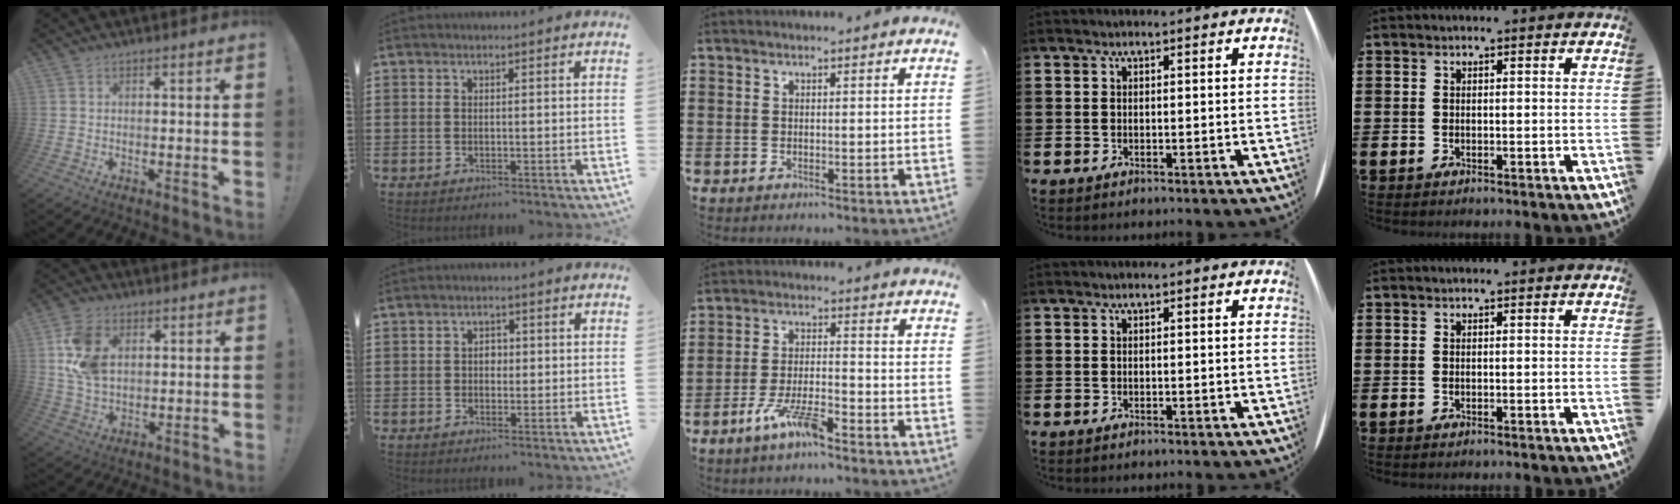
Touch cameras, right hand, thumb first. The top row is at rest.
{"thumb": {"total": 13.3, "force": [3.7, 9.2, 8.8], "torque": [-0.156, -0.001, 0.074]}, "index": {"total": 1.9, "force": [0.0, 1.3, 1.4], "torque": [-0.027, 0.006, -0.002]}, "middle": {"total": 6.9, "force": [-4.7, 1.4, 4.9], "torque": [-0.110, -0.005, -0.090]}}